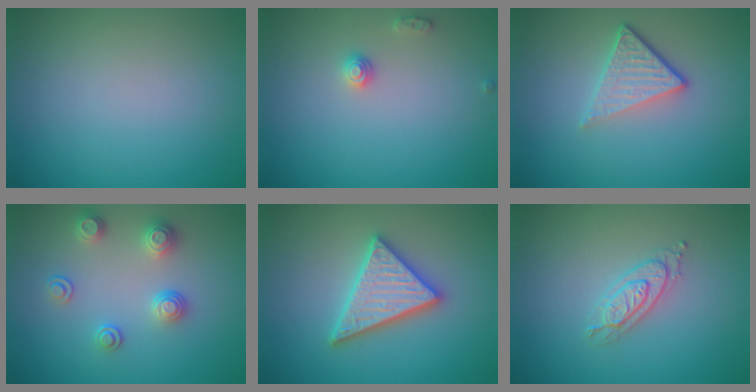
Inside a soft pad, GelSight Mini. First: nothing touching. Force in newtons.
{"total": 1.2, "press": 1.2, "slide": 0.0}
{"total": 4.1, "press": 2.7, "slide": 3.1}
{"total": 2.6, "press": 2.6, "slide": 0.5}
{"total": 4.9, "press": 4.8, "slide": 0.7}
{"total": 2.2, "press": 2.1, "slide": 0.5}